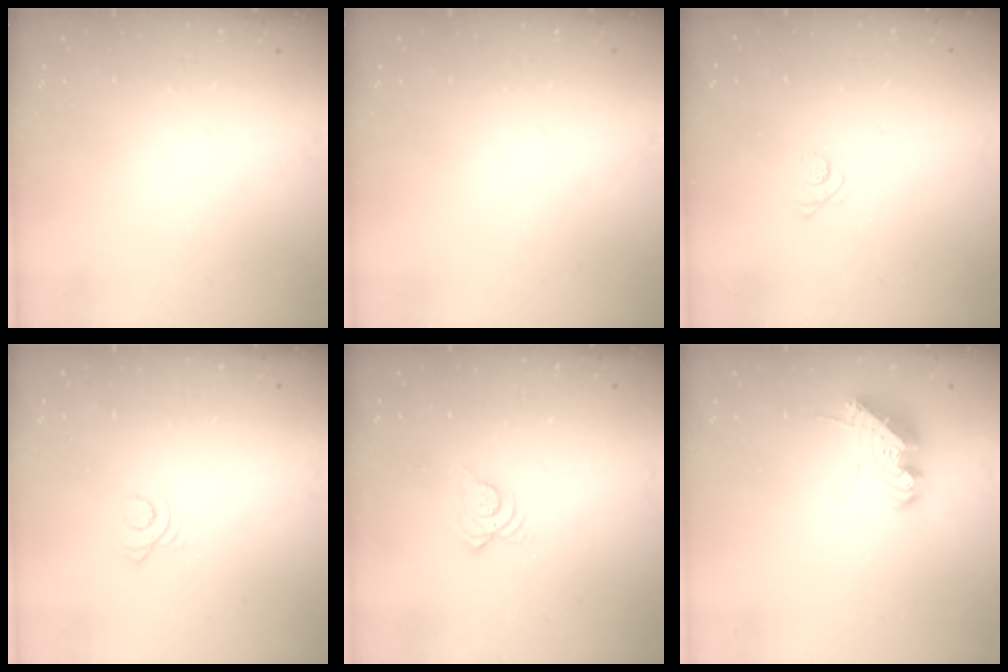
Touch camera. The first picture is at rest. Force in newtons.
{"total": 0.0}
{"total": 2.7, "press": 2.7, "slide": 0.3}
{"total": 2.6, "press": 2.6, "slide": 0.3}
{"total": 5.7, "press": 5.7, "slide": 0.1}
{"total": 11.9, "press": 11.8, "slide": 0.9}